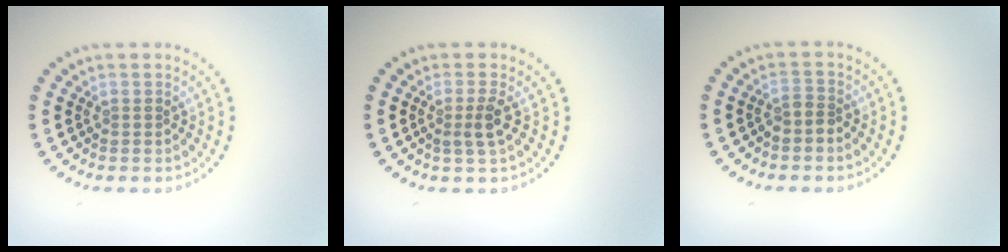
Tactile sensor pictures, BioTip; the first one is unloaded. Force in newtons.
{"total": 1.8, "press": 1.5, "slide": 1.1}
{"total": 1.1, "press": 0.7, "slide": 0.8}